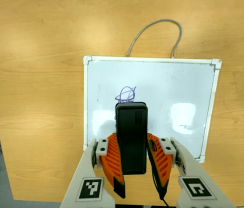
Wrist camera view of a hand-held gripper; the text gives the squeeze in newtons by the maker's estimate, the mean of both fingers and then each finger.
{"total": 8.0, "left": 6.7, "right": 9.4}